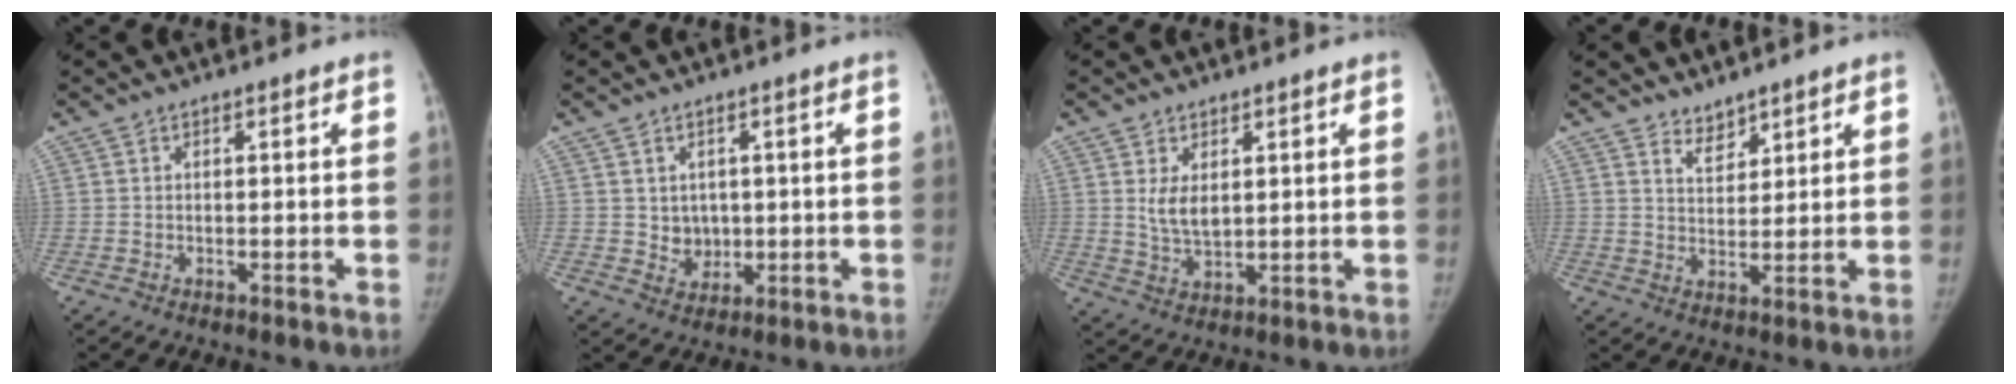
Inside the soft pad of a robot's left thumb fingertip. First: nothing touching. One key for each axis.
{"total": 4.1, "fx": 0.6, "fy": 3.6, "fz": 1.8, "tx": -0.008, "ty": -0.006, "tz": 0.020}
{"total": 5.0, "fx": 1.6, "fy": 2.9, "fz": 3.7, "tx": -0.058, "ty": -0.017, "tz": 0.039}
{"total": 3.7, "fx": 3.3, "fy": 1.7, "fz": 0.6, "tx": 0.009, "ty": -0.029, "tz": 0.059}